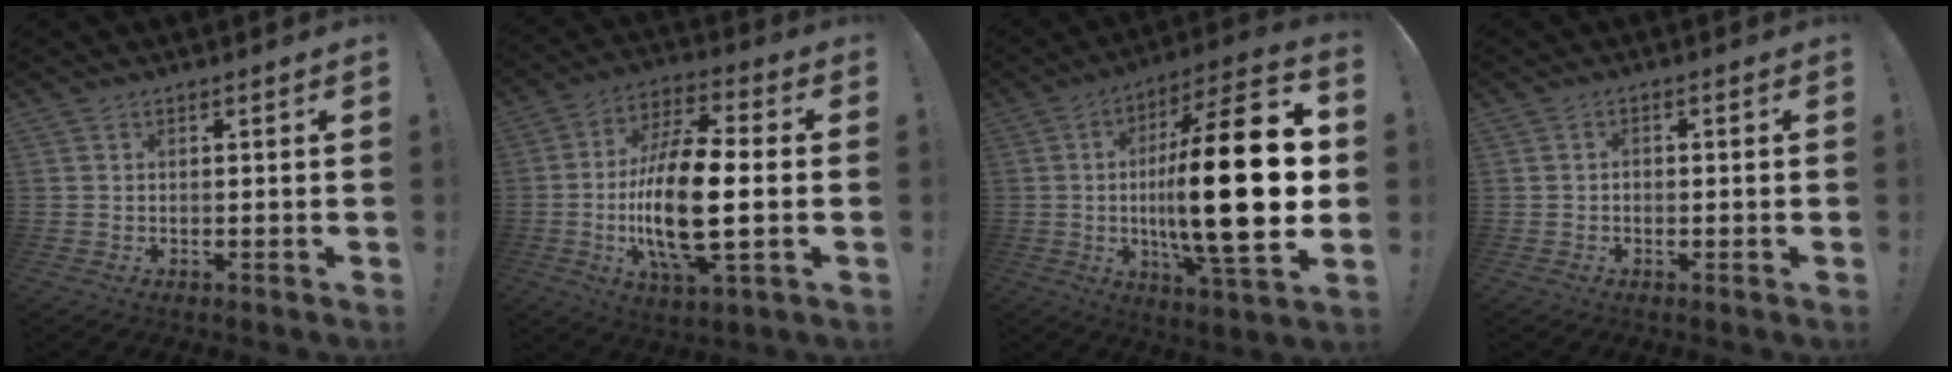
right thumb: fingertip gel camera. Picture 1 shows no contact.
{"total": 20.1, "force": [-2.6, 7.1, 18.6], "torque": [-0.364, -0.004, -0.046]}
{"total": 29.0, "force": [-0.8, 7.1, 28.1], "torque": [-0.477, -0.010, -0.024]}
{"total": 1.0, "force": [-0.6, 0.7, 0.4], "torque": [0.003, 0.001, -0.012]}